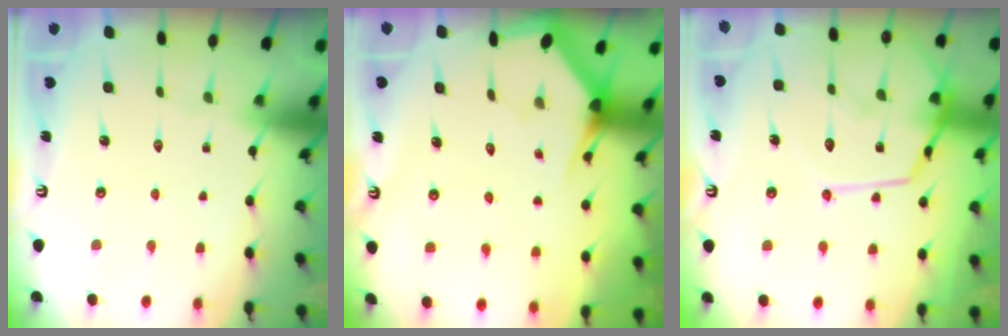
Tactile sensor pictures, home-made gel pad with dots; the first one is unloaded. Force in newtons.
{"total": 2.9, "press": 2.9, "slide": 0.0}
{"total": 14.6, "press": 14.5, "slide": 1.2}